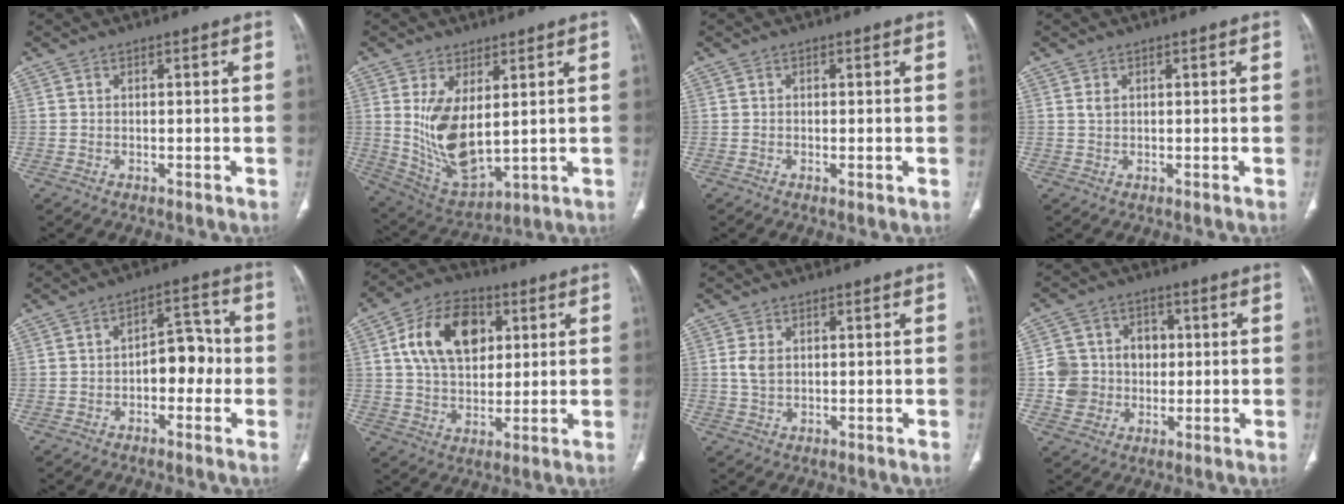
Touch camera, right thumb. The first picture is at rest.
{"total": 12.6, "force": [2.0, 6.3, 10.8], "torque": [-0.193, -0.021, 0.062]}
{"total": 0.9, "force": [-0.4, 0.2, 0.9], "torque": [-0.016, -0.002, -0.007]}
{"total": 1.0, "force": [0.4, 0.7, 0.6], "torque": [-0.011, 0.003, 0.012]}
{"total": 7.3, "force": [-1.5, 4.5, 5.5], "torque": [-0.044, 0.034, -0.033]}
{"total": 15.1, "force": [4.3, 9.9, 10.5], "torque": [-0.155, 0.003, 0.074]}
{"total": 2.8, "force": [0.5, 1.9, 2.0], "torque": [-0.041, 0.000, 0.015]}
{"total": 10.1, "force": [-0.3, 9.5, 3.4], "torque": [-0.025, 0.022, -0.003]}